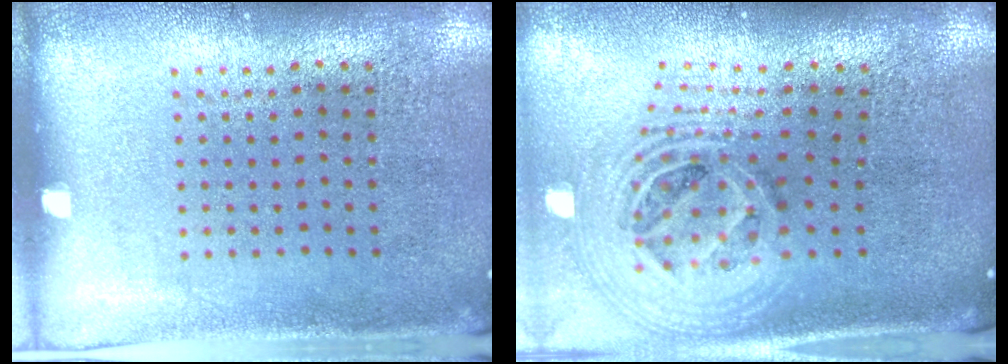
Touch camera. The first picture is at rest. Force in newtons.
{"total": 2.7, "press": 1.9, "slide": 1.9}